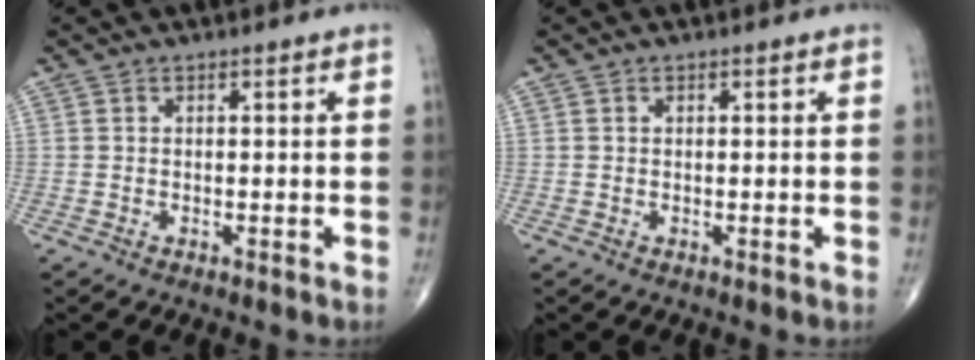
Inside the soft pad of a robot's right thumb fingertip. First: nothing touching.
{"total": 0.0}